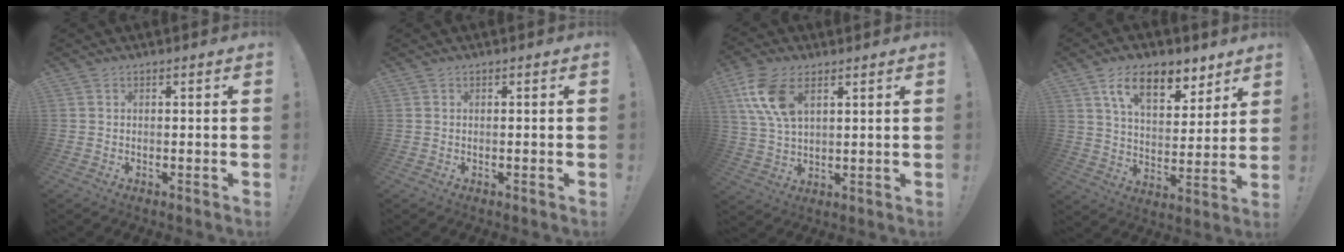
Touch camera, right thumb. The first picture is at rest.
{"total": 0.0}
{"total": 12.1, "force": [5.4, 6.7, 8.6], "torque": [-0.171, -0.013, 0.101]}
{"total": 14.6, "force": [8.9, 7.5, 8.8], "torque": [-0.134, -0.040, 0.157]}